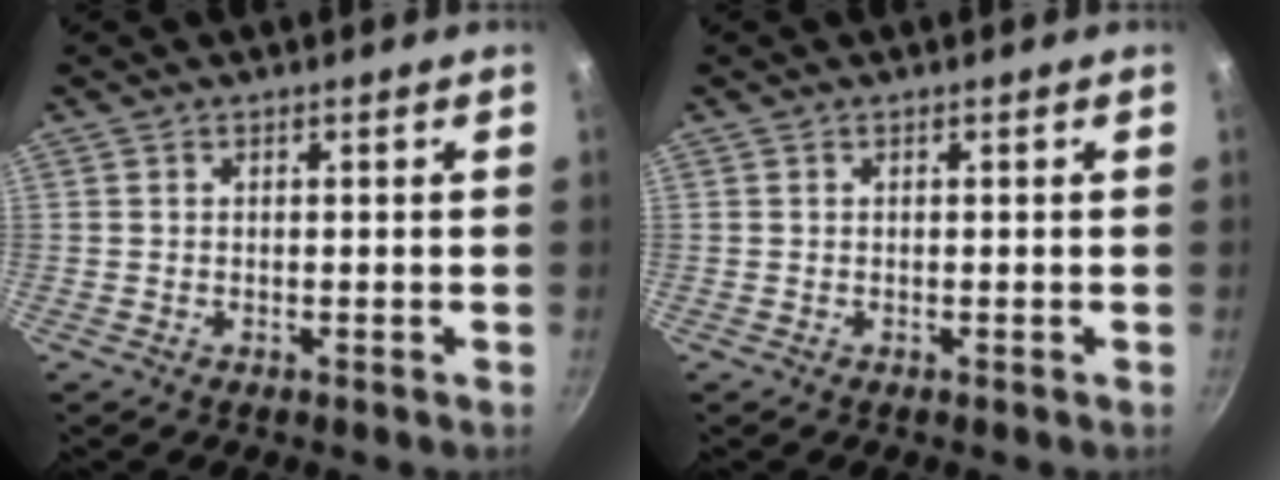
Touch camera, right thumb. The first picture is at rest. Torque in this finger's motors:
{"motor_torque": [0.00, 0.00, 0.00, 0.01, 0.00]}